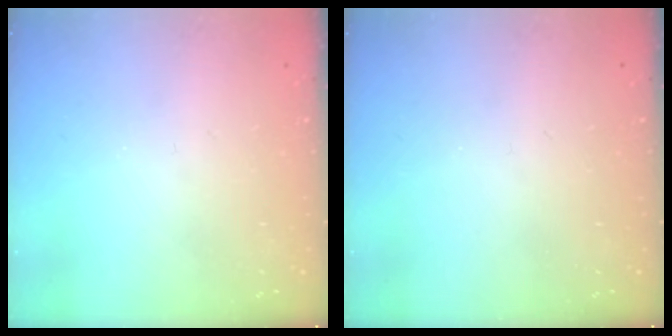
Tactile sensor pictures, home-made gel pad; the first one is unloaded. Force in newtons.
{"total": 0.0}